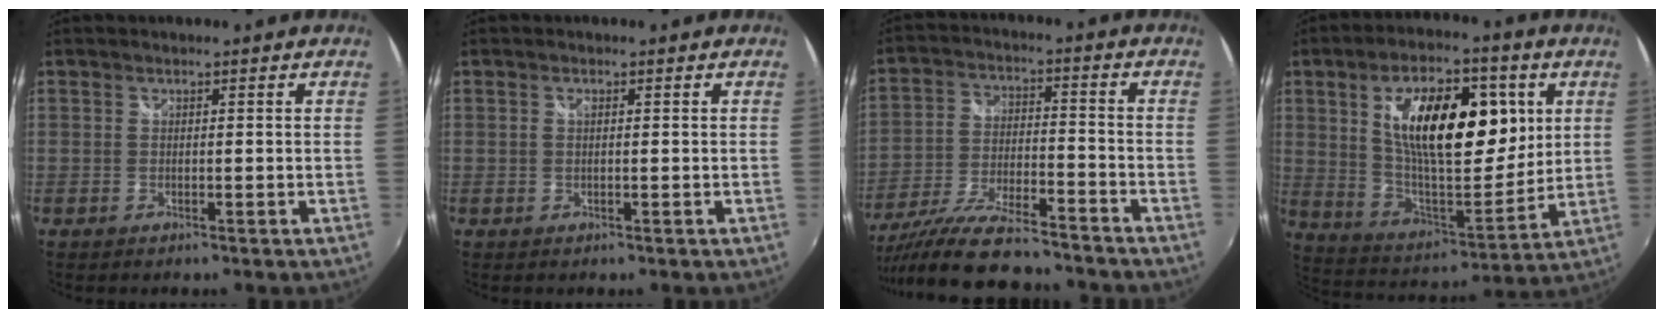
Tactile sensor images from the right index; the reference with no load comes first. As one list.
[{"total": 0.5, "force": [0.1, 0.2, 0.5], "torque": [-0.009, 0.002, 0.001]}, {"total": 18.5, "force": [-16.1, 3.0, 8.7], "torque": [-0.177, -0.044, -0.270]}, {"total": 21.7, "force": [6.1, 10.0, 18.2], "torque": [-0.303, 0.000, 0.109]}]